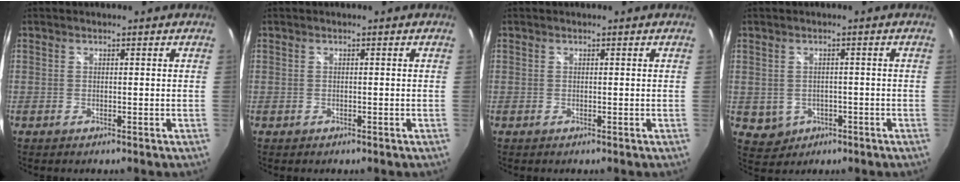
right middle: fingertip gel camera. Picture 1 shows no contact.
{"total": 0.0}
{"total": 0.0}
{"total": 4.6, "force": [-1.1, 4.1, 1.5], "torque": [-0.043, 0.004, 0.001]}